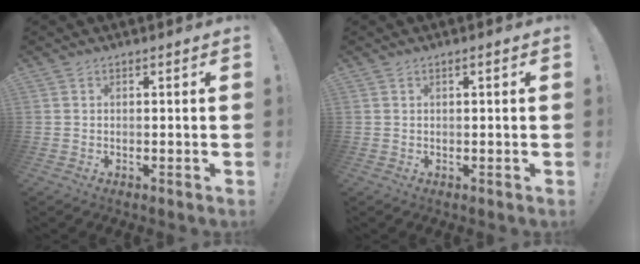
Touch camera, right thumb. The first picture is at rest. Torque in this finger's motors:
{"motor_torque": [0.15, 0.22, 0.00, 0.03, 0.05]}